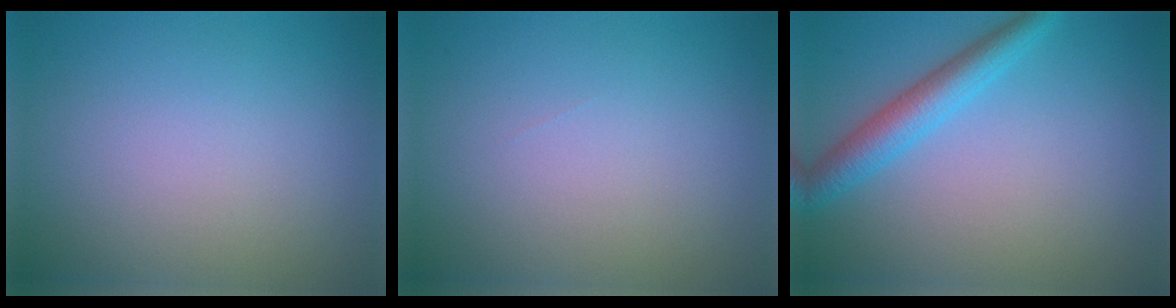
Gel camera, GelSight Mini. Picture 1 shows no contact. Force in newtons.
{"total": 0.0}
{"total": 3.6, "press": 3.6, "slide": 0.2}